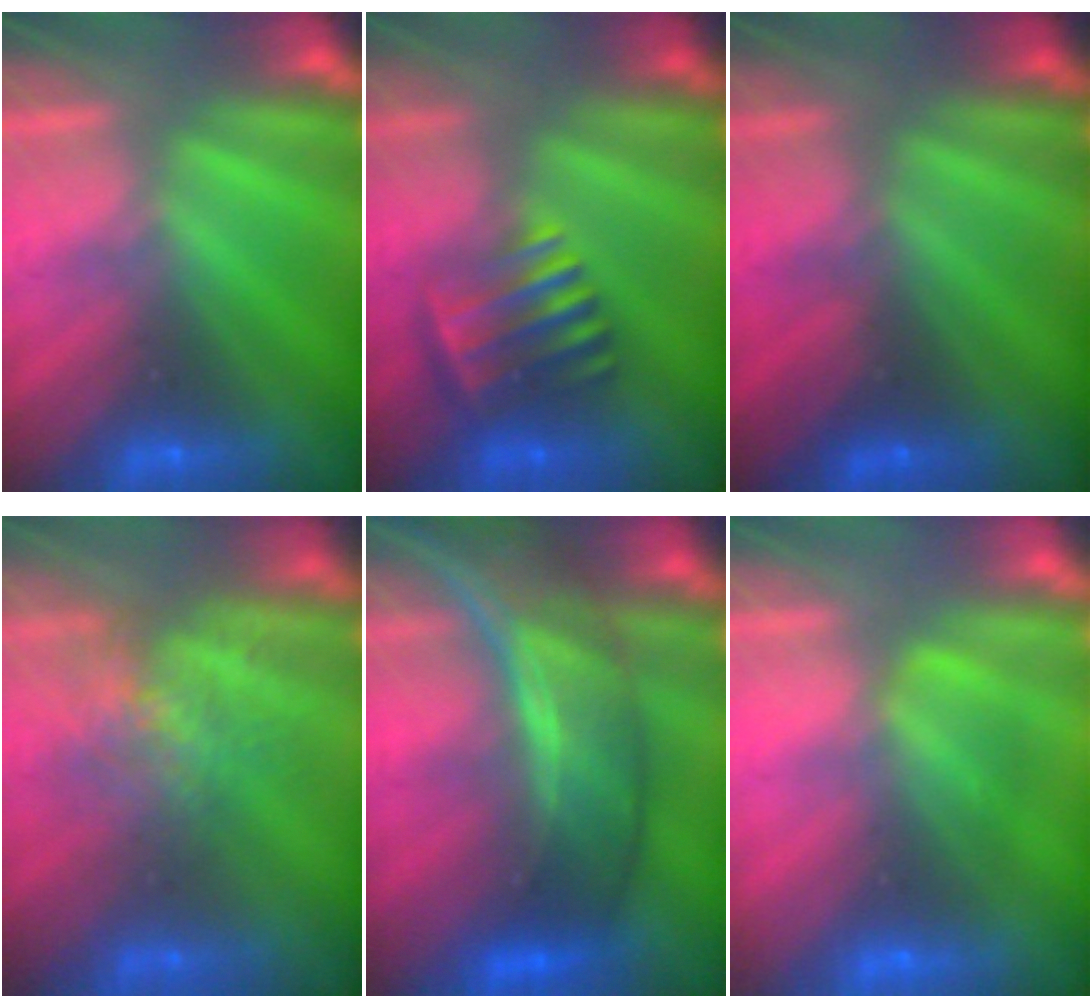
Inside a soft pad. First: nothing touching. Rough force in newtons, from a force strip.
{"total": 3.7}
{"total": 1.9}
{"total": 8.3}
{"total": 7.2}
{"total": 2.7}